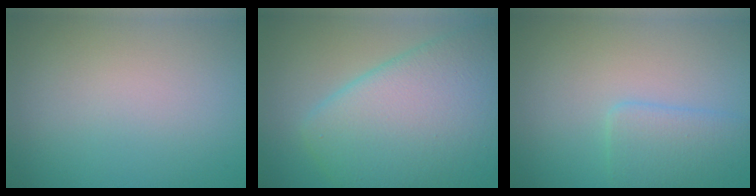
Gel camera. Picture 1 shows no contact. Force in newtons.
{"total": 10.4, "press": 10.4, "slide": 0.3}
{"total": 2.8, "press": 2.8, "slide": 0.1}